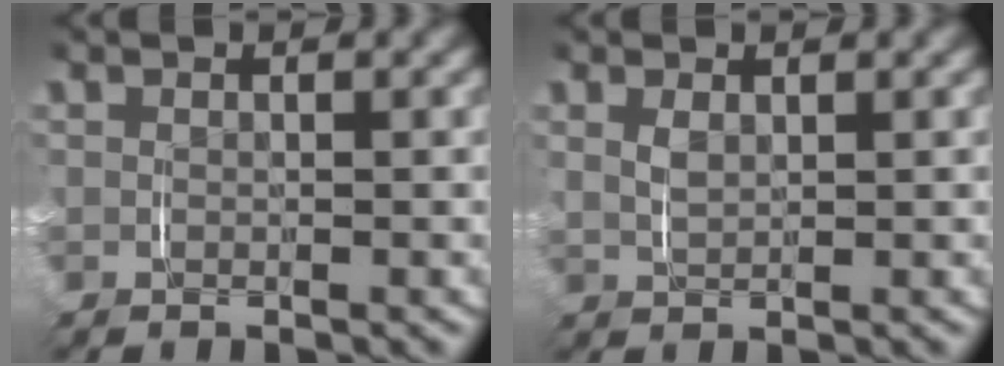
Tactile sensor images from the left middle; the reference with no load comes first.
{"total": 0.9, "force": [0.5, -0.1, 0.7], "torque": [-0.016, -0.003, 0.015]}